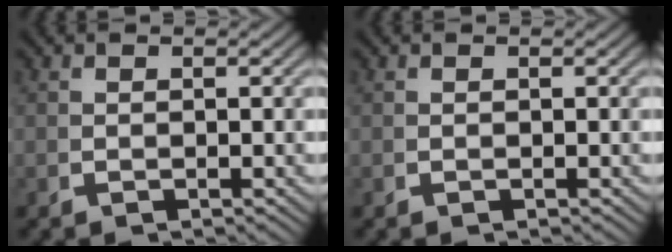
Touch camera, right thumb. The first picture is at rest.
{"total": 0.0}